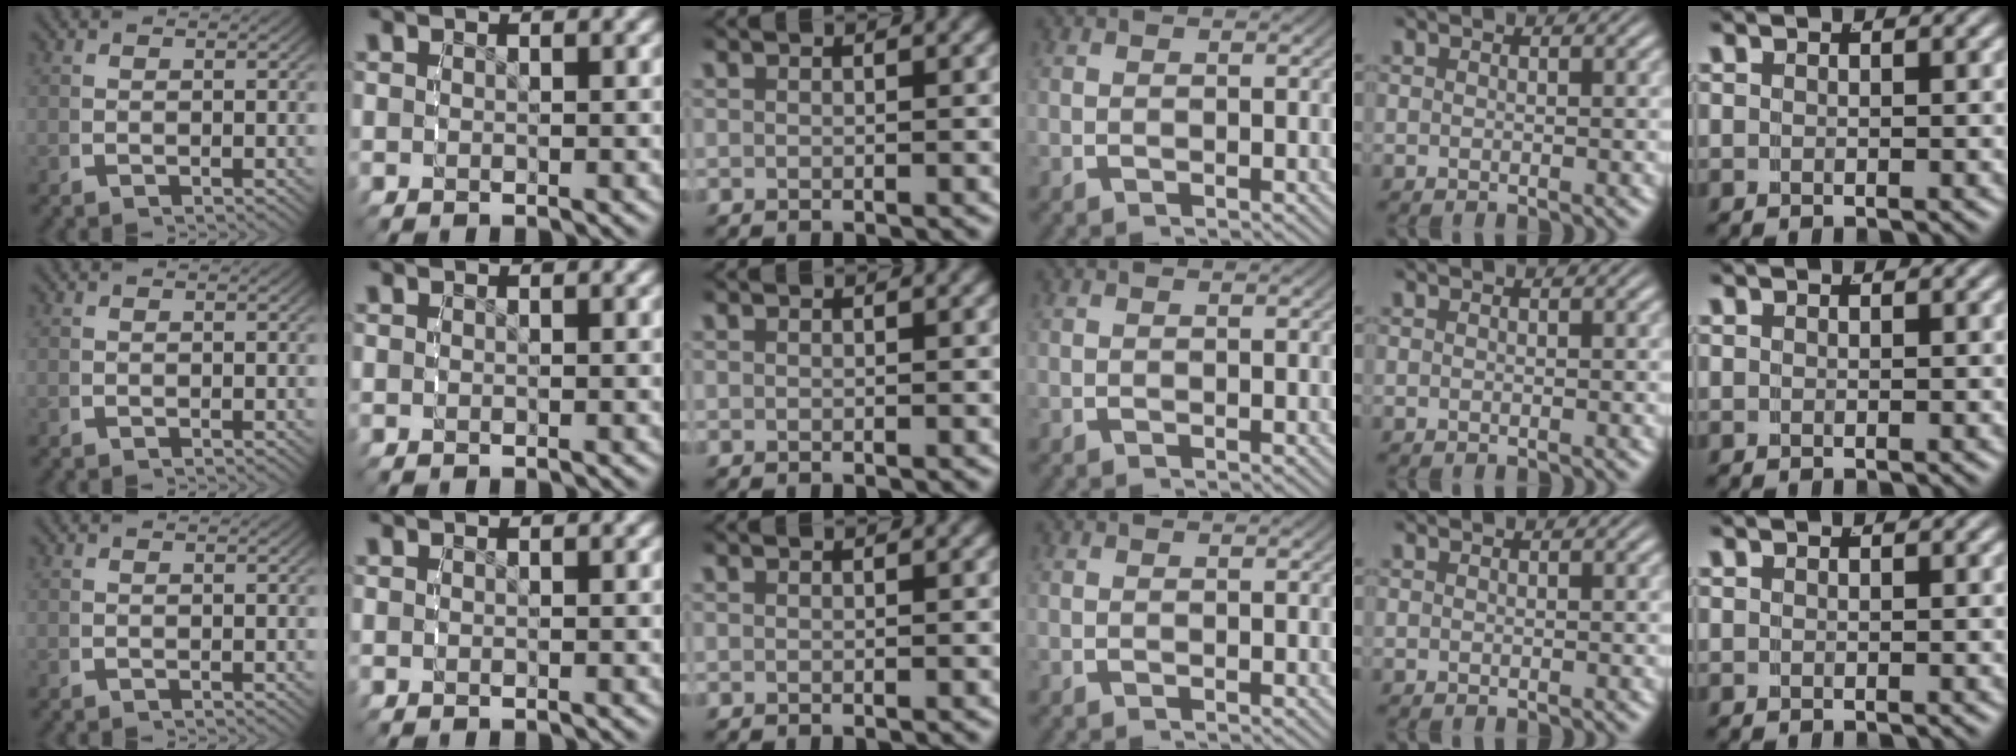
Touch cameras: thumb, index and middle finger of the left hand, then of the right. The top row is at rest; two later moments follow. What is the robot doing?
{"motion": "reach", "object": "photo album"}